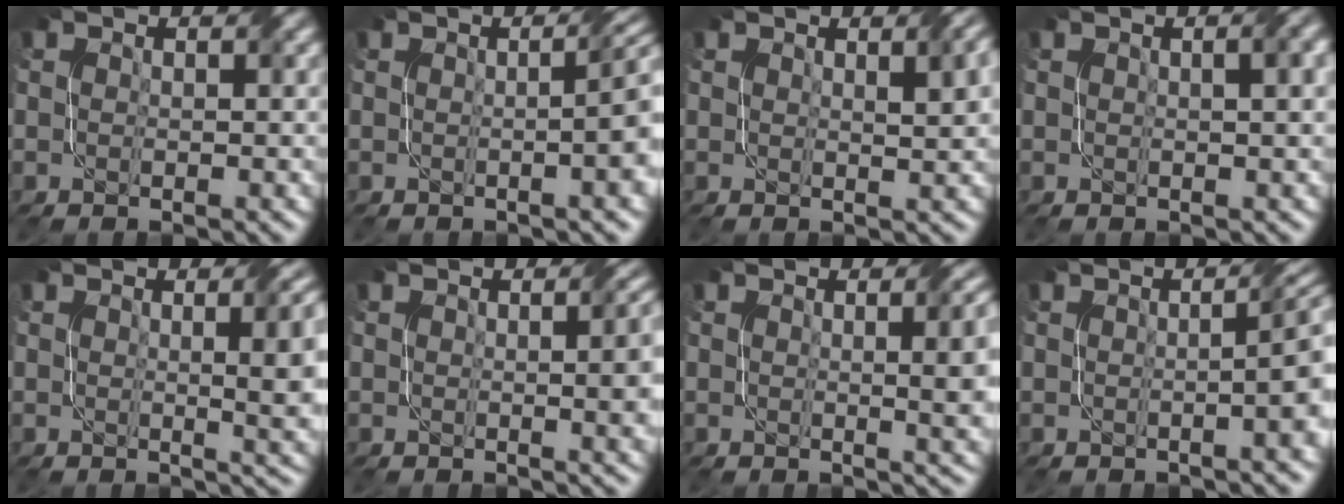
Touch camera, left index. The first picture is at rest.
{"total": 7.4, "force": [0.1, 3.1, 6.7], "torque": [-0.025, 0.025, -0.007]}
{"total": 3.2, "force": [1.5, 0.9, 2.7], "torque": [-0.028, 0.006, 0.024]}
{"total": 3.9, "force": [1.3, 1.5, 3.4], "torque": [-0.029, 0.012, 0.006]}
{"total": 7.5, "force": [1.3, 2.7, 6.9], "torque": [-0.046, 0.005, 0.018]}
{"total": 5.8, "force": [0.4, 2.2, 5.3], "torque": [-0.031, 0.011, 0.008]}
{"total": 6.6, "force": [1.0, 2.4, 6.1], "torque": [-0.039, 0.005, 0.016]}
{"total": 6.9, "force": [0.1, 2.6, 6.4], "torque": [-0.029, 0.023, -0.009]}